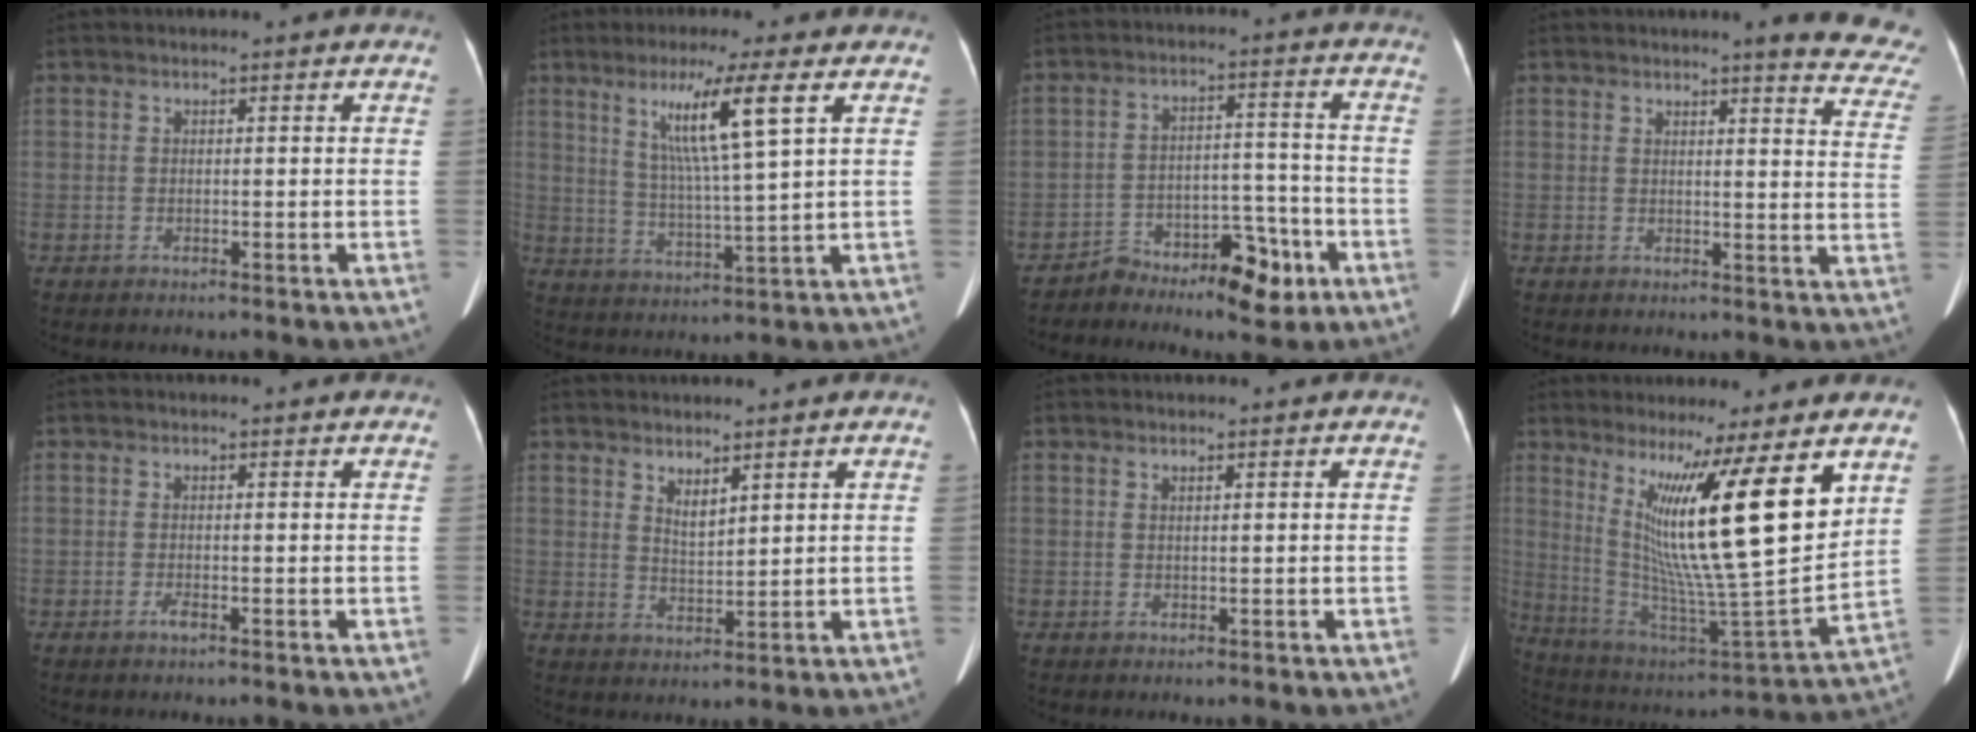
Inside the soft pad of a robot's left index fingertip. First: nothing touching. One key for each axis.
{"total": 9.8, "fx": 4.3, "fy": -1.0, "fz": 8.7, "tx": -0.162, "ty": -0.005, "tz": 0.082}
{"total": 7.3, "fx": -5.5, "fy": 3.2, "fz": 3.6, "tx": -0.042, "ty": 0.017, "tz": -0.085}
{"total": 11.5, "fx": 10.1, "fy": 1.0, "fz": 5.5, "tx": -0.035, "ty": -0.059, "tz": 0.081}
{"total": 0.9, "fx": -0.6, "fy": 0.0, "fz": 0.7, "tx": -0.010, "ty": -0.008, "tz": -0.012}
{"total": 2.8, "fx": 2.0, "fy": 0.8, "fz": 1.8, "tx": -0.035, "ty": -0.018, "tz": 0.044}
{"total": 0.0}
{"total": 18.2, "fx": 7.9, "fy": -0.4, "fz": 16.4, "tx": -0.290, "ty": -0.031, "tz": 0.141}